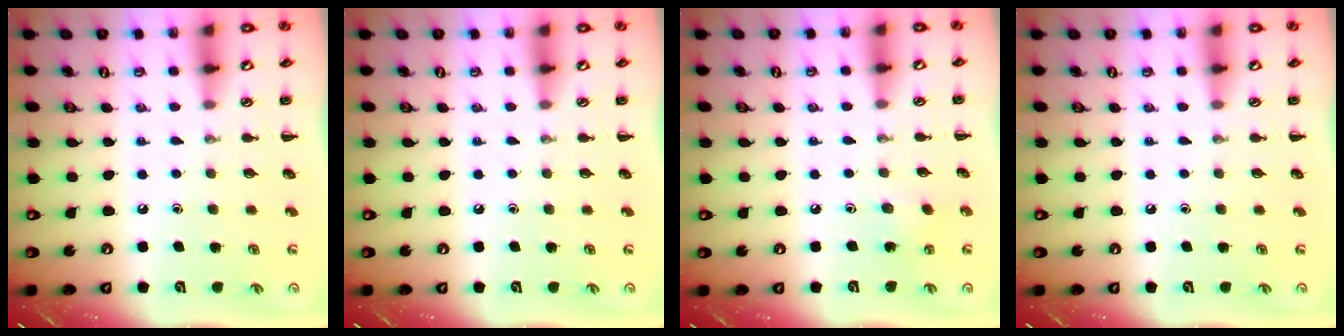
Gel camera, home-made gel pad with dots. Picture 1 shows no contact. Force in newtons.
{"total": 0.0}
{"total": 2.7, "press": 2.6, "slide": 0.9}
{"total": 0.0}